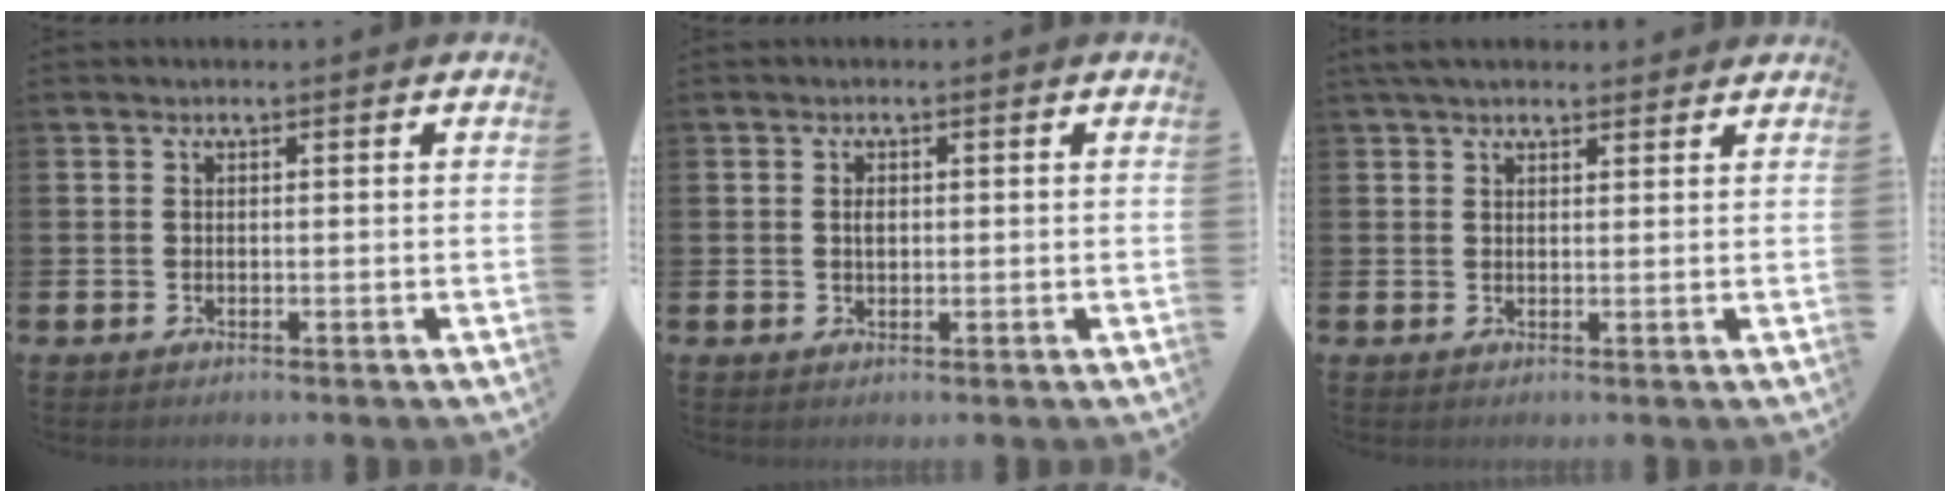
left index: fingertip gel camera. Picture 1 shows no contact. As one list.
[{"total": 1.1, "force": [0.2, 0.7, 0.7], "torque": [-0.001, -0.001, -0.001]}, {"total": 3.6, "force": [3.1, 1.3, 1.3], "torque": [-0.017, -0.010, 0.055]}]